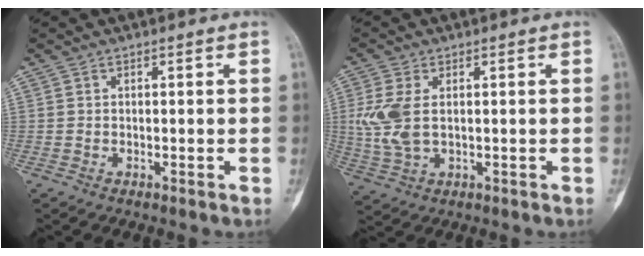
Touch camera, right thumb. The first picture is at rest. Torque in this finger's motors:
{"motor_torque": [0.04, 0.07, 0.83, -0.32, 0.14]}